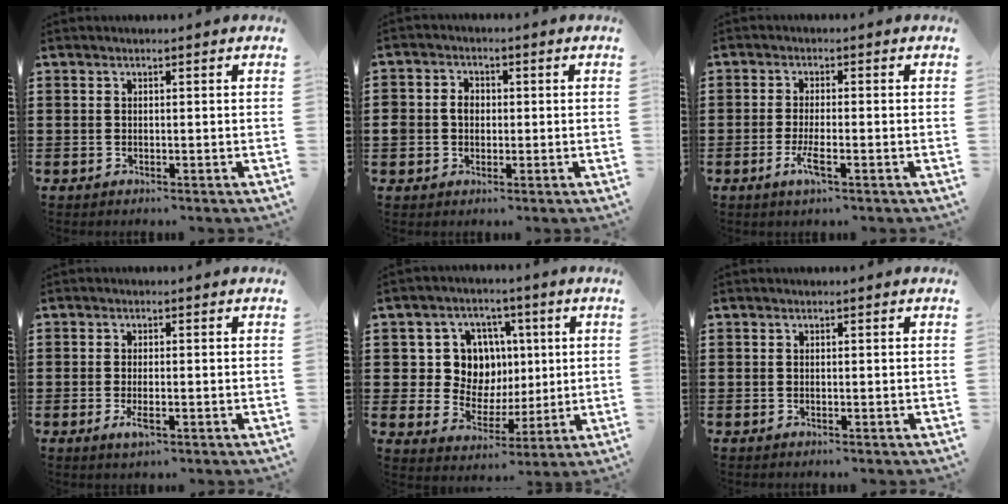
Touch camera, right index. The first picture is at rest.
{"total": 3.0, "force": [-0.2, 2.7, 1.3], "torque": [-0.034, 0.009, -0.007]}
{"total": 3.6, "force": [-1.6, 0.6, 3.2], "torque": [-0.066, -0.008, -0.032]}
{"total": 2.3, "force": [-0.9, 0.6, 2.1], "torque": [-0.050, -0.008, -0.020]}
{"total": 9.8, "force": [2.0, 8.8, 3.8], "torque": [-0.092, 0.010, 0.042]}
{"total": 0.0}